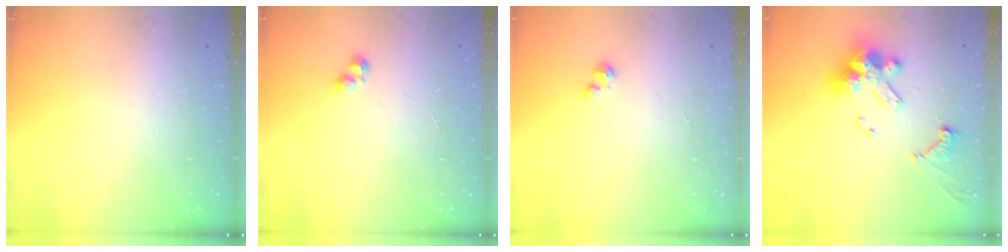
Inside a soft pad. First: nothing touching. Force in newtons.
{"total": 2.1, "press": 2.0, "slide": 0.3}
{"total": 1.4, "press": 1.4, "slide": 0.2}
{"total": 15.5, "press": 15.4, "slide": 1.8}